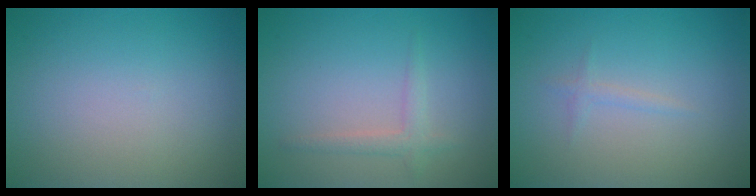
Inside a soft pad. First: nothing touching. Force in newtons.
{"total": 1.6, "press": 1.6, "slide": 0.1}
{"total": 0.8, "press": 0.8, "slide": 0.0}